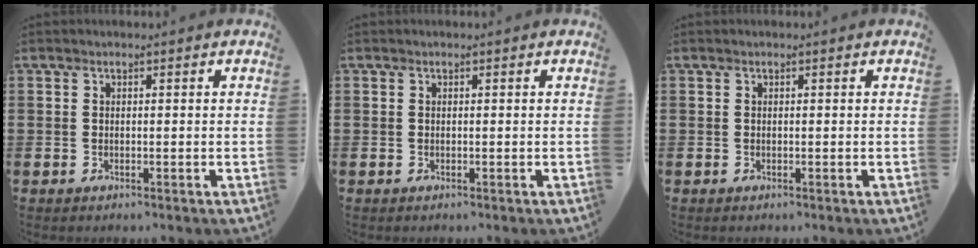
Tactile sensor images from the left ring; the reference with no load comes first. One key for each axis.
{"total": 0.0}
{"total": 0.0}